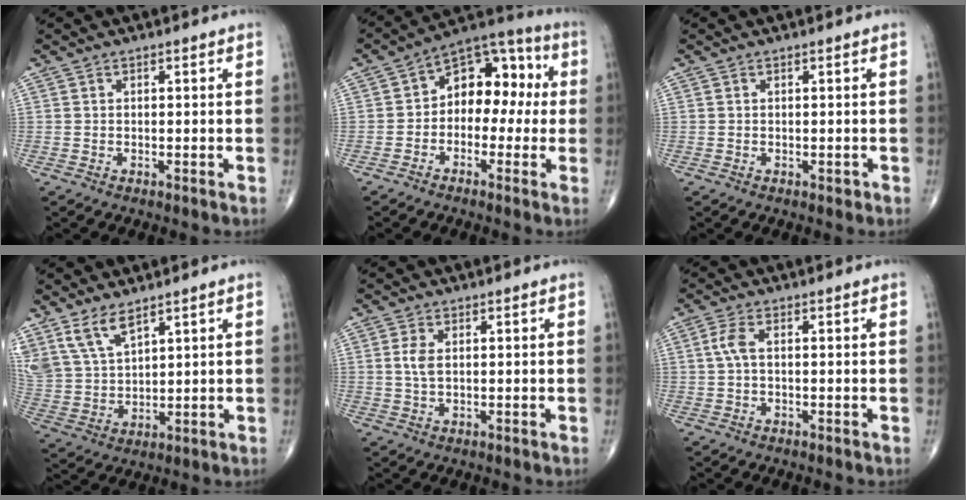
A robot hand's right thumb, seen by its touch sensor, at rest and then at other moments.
{"total": 12.3, "force": [0.0, 8.3, 9.0], "torque": [-0.082, 0.047, -0.018]}
{"total": 0.5, "force": [-0.2, 0.3, 0.3], "torque": [0.000, 0.001, -0.003]}
{"total": 9.1, "force": [6.3, 3.9, 5.2], "torque": [-0.100, -0.022, 0.144]}
{"total": 3.1, "force": [0.5, 1.6, 2.6], "torque": [-0.059, 0.001, 0.012]}
{"total": 3.0, "force": [0.3, 1.2, 2.7], "torque": [-0.073, 0.007, 0.004]}